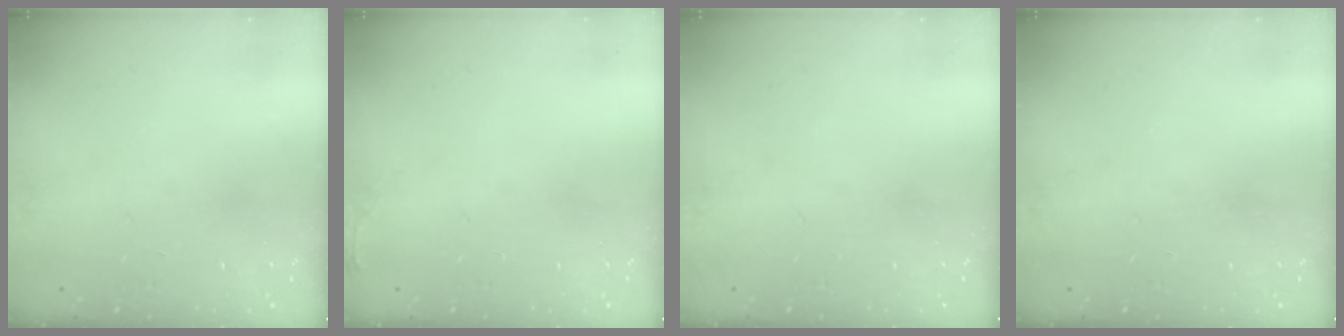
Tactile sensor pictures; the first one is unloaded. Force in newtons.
{"total": 3.6, "press": 3.6, "slide": 0.6}
{"total": 0.0}
{"total": 0.0}